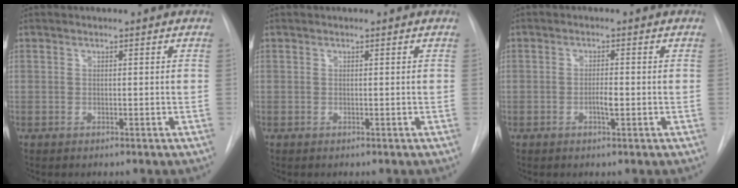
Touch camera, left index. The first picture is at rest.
{"total": 0.0}
{"total": 2.0, "force": [-0.6, 0.3, 1.8], "torque": [-0.033, 0.001, -0.012]}